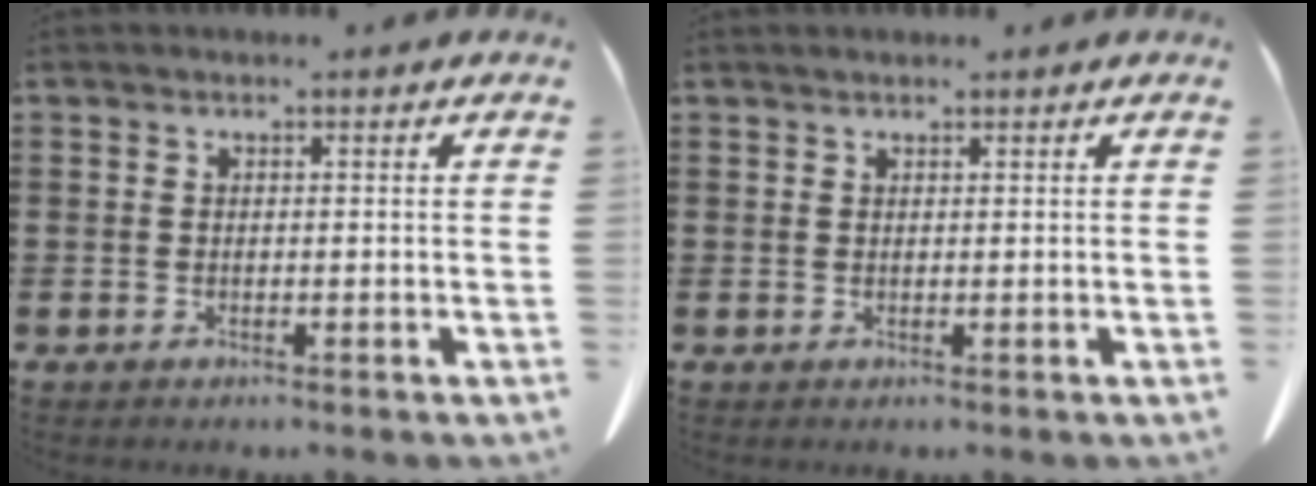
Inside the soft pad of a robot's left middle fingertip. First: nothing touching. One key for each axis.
{"total": 0.7, "fx": 0.6, "fy": 0.1, "fz": 0.1, "tx": -0.004, "ty": -0.002, "tz": 0.014}